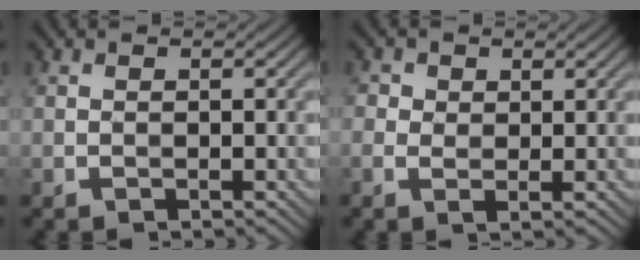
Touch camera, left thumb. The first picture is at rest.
{"total": 2.5, "force": [0.8, 2.0, 1.4], "torque": [-0.036, 0.002, 0.013]}